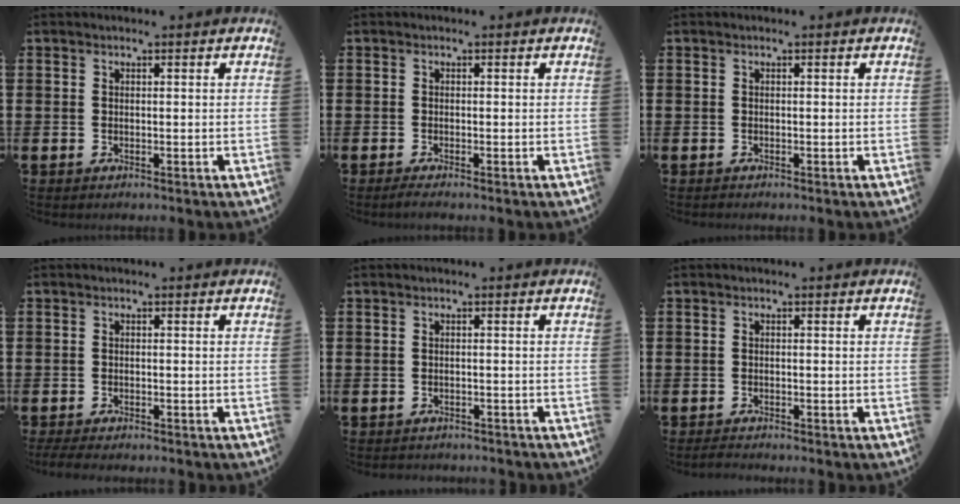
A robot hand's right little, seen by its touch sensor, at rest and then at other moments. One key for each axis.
{"total": 0.8, "fx": -0.5, "fy": 0.0, "fz": 0.6, "tx": -0.010, "ty": -0.003, "tz": -0.009}
{"total": 0.0}
{"total": 1.3, "fx": -1.1, "fy": 0.2, "fz": 0.5, "tx": -0.011, "ty": 0.001, "tz": -0.023}
{"total": 0.9, "fx": -0.9, "fy": 0.1, "fz": -0.1, "tx": -0.001, "ty": 0.001, "tz": -0.019}
{"total": 1.1, "fx": -1.0, "fy": 0.2, "fz": 0.4, "tx": -0.010, "ty": 0.000, "tz": -0.020}